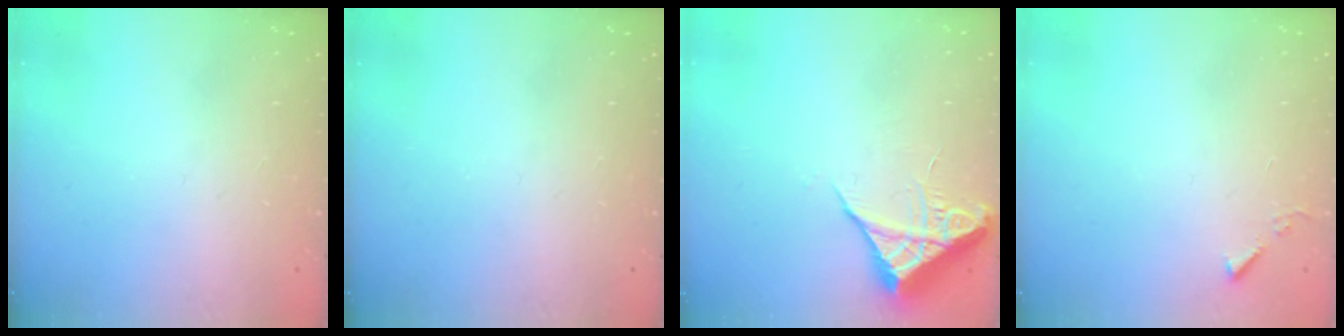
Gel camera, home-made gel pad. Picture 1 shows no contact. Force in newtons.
{"total": 0.0}
{"total": 6.7, "press": 6.7, "slide": 0.5}
{"total": 3.2, "press": 3.2, "slide": 0.5}